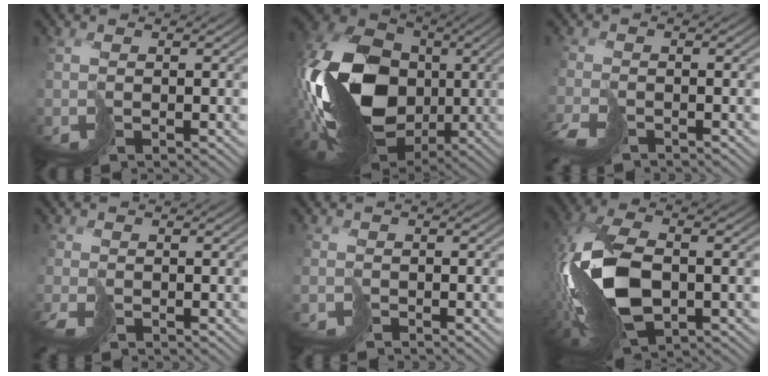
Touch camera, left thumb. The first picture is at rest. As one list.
[{"total": 19.3, "force": [-1.6, 13.7, 13.4], "torque": [-0.297, 0.003, -0.039]}, {"total": 4.0, "force": [-3.5, 1.6, 1.3], "torque": [-0.032, -0.015, -0.074]}, {"total": 2.5, "force": [-2.1, 1.2, 0.8], "torque": [-0.020, -0.010, -0.045]}, {"total": 1.7, "force": [-1.5, 0.1, -0.8], "torque": [0.019, -0.003, -0.030]}, {"total": 13.0, "force": [-3.1, 6.6, 10.7], "torque": [-0.257, -0.012, -0.061]}]